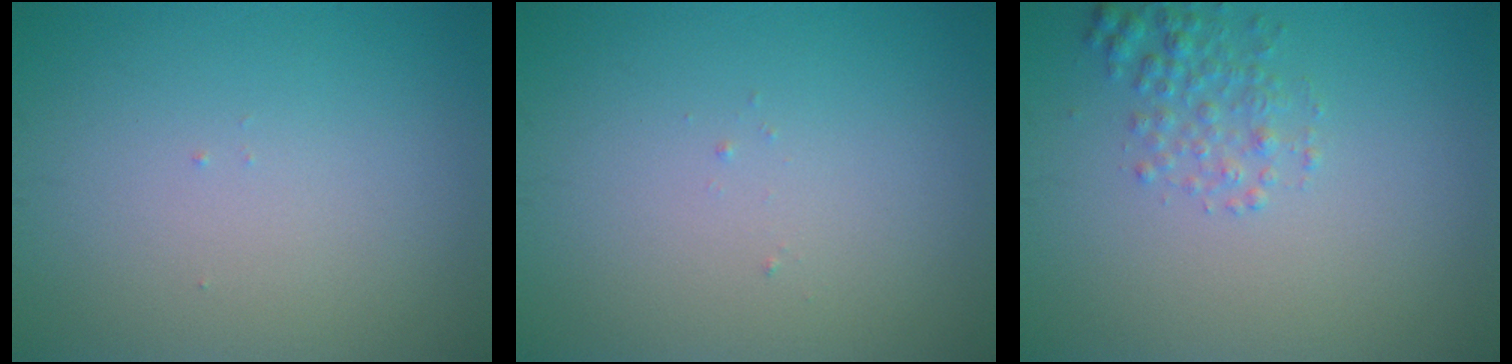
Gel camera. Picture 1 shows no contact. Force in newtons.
{"total": 0.0}
{"total": 2.0, "press": 2.0, "slide": 0.1}